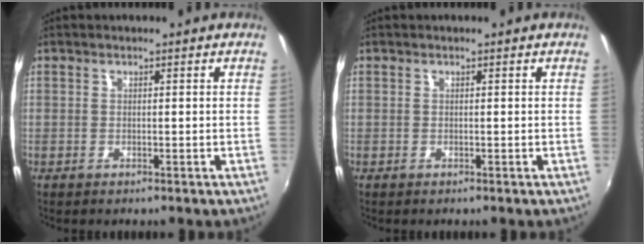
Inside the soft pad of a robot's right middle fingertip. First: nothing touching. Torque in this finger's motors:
{"motor_torque": [0.00, 0.00, 0.00, 0.00]}